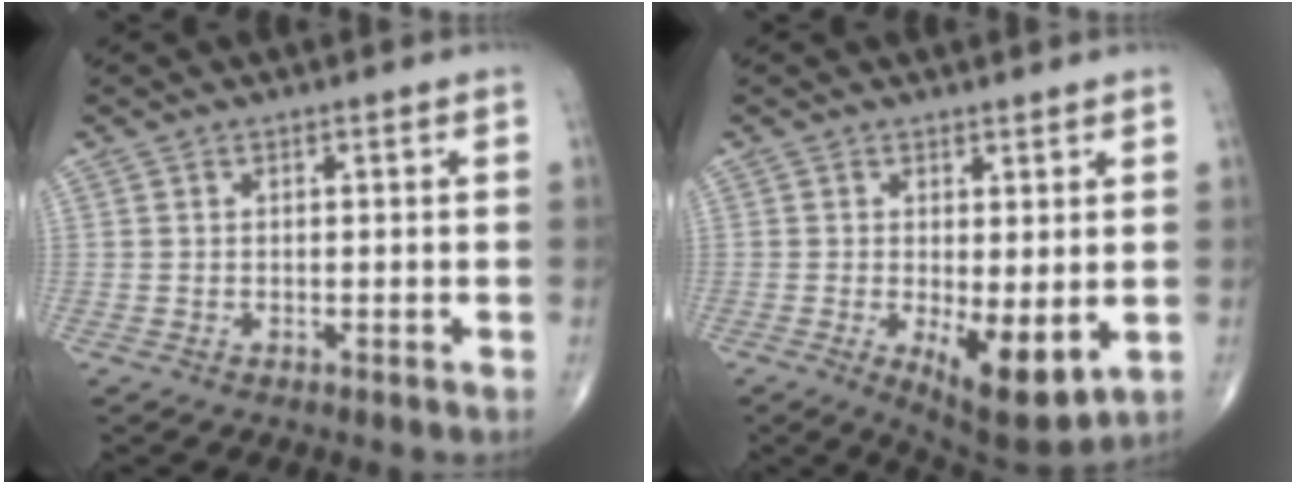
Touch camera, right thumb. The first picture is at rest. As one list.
[{"total": 9.3, "force": [-1.6, 3.5, 8.5], "torque": [-0.124, -0.026, -0.014]}]